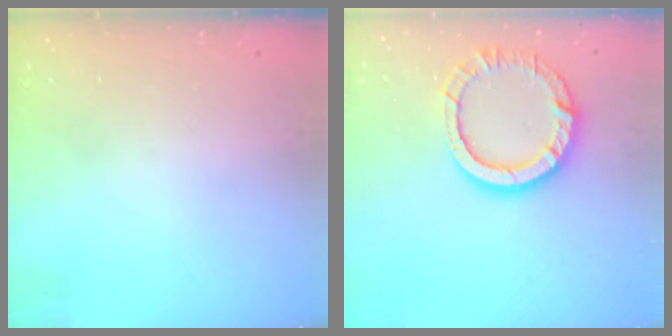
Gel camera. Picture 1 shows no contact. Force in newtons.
{"total": 12.7, "press": 12.6, "slide": 0.9}